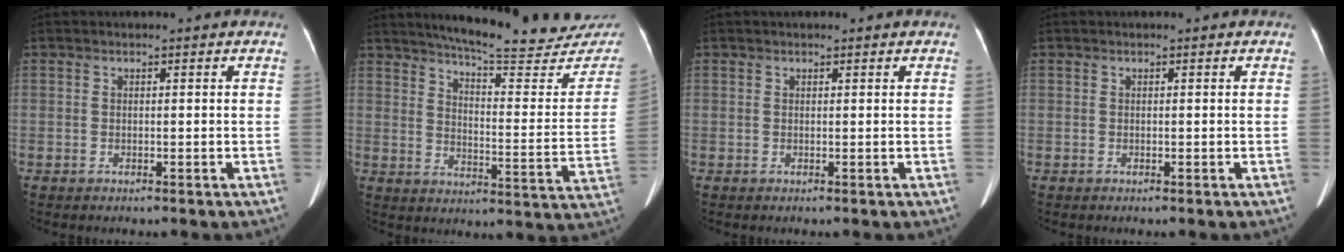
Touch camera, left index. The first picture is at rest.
{"total": 24.4, "force": [22.4, 3.1, 9.2], "torque": [-0.123, -0.084, 0.269]}
{"total": 1.2, "force": [1.0, 0.3, 0.5], "torque": [-0.009, 0.017, 0.015]}
{"total": 0.0}